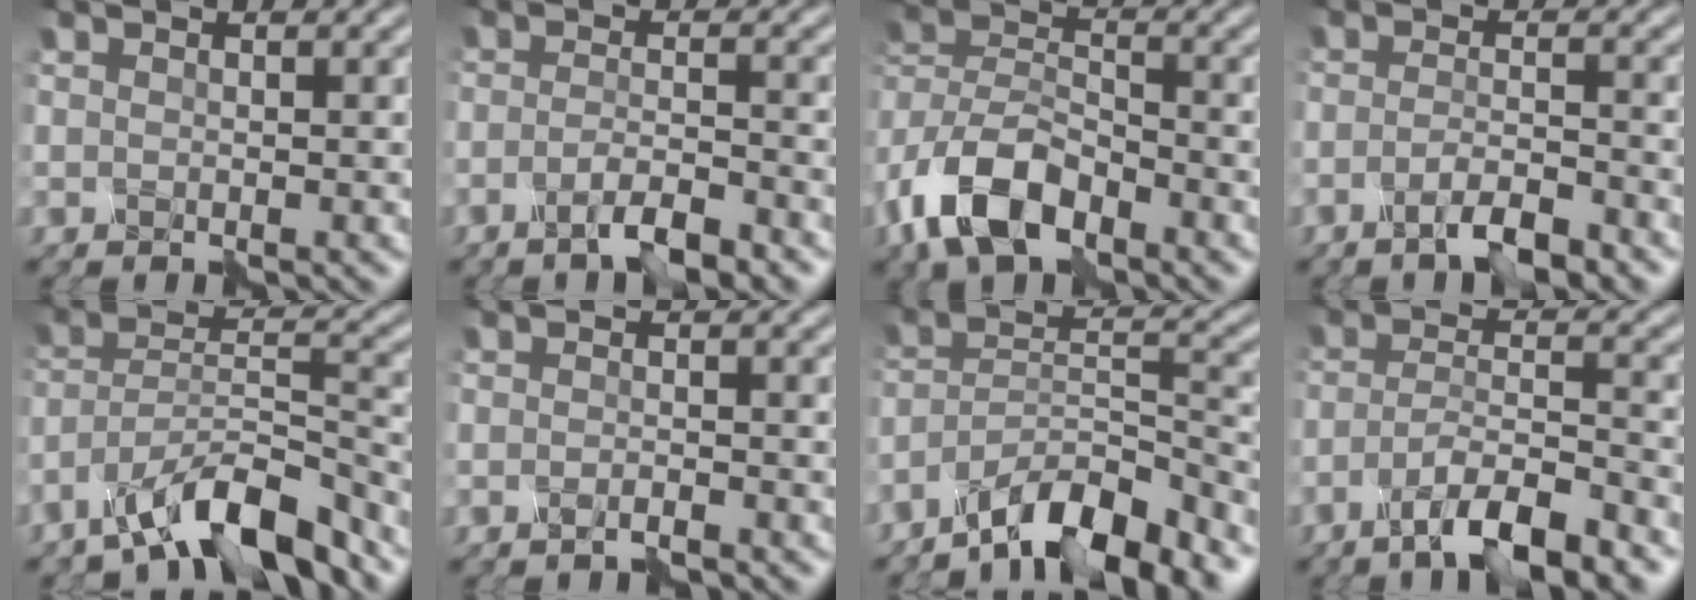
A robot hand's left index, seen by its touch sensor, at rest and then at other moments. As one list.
[{"total": 3.4, "force": [-2.1, 0.7, 2.6], "torque": [-0.045, 0.003, -0.046]}, {"total": 8.6, "force": [-4.9, 4.5, 5.4], "torque": [-0.115, 0.002, -0.105]}, {"total": 3.4, "force": [-2.2, 0.7, 2.5], "torque": [-0.046, 0.003, -0.046]}, {"total": 9.3, "force": [-6.9, 2.6, 5.7], "torque": [-0.089, 0.006, -0.127]}, {"total": 1.2, "force": [-0.9, 0.2, 0.8], "torque": [-0.013, 0.000, -0.019]}, {"total": 9.4, "force": [-7.4, 2.3, 5.4], "torque": [-0.080, 0.009, -0.137]}, {"total": 6.9, "force": [-4.6, 1.4, 5.0], "torque": [-0.082, 0.005, -0.084]}]